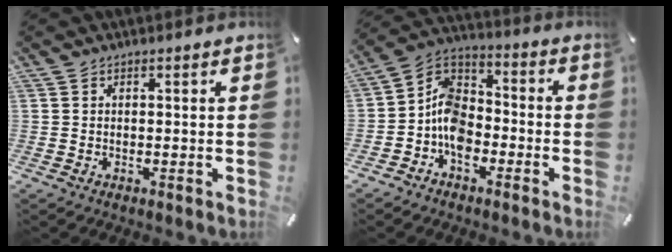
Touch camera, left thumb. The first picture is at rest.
{"total": 9.9, "force": [-5.1, 7.0, 4.7], "torque": [-0.115, 0.021, -0.104]}